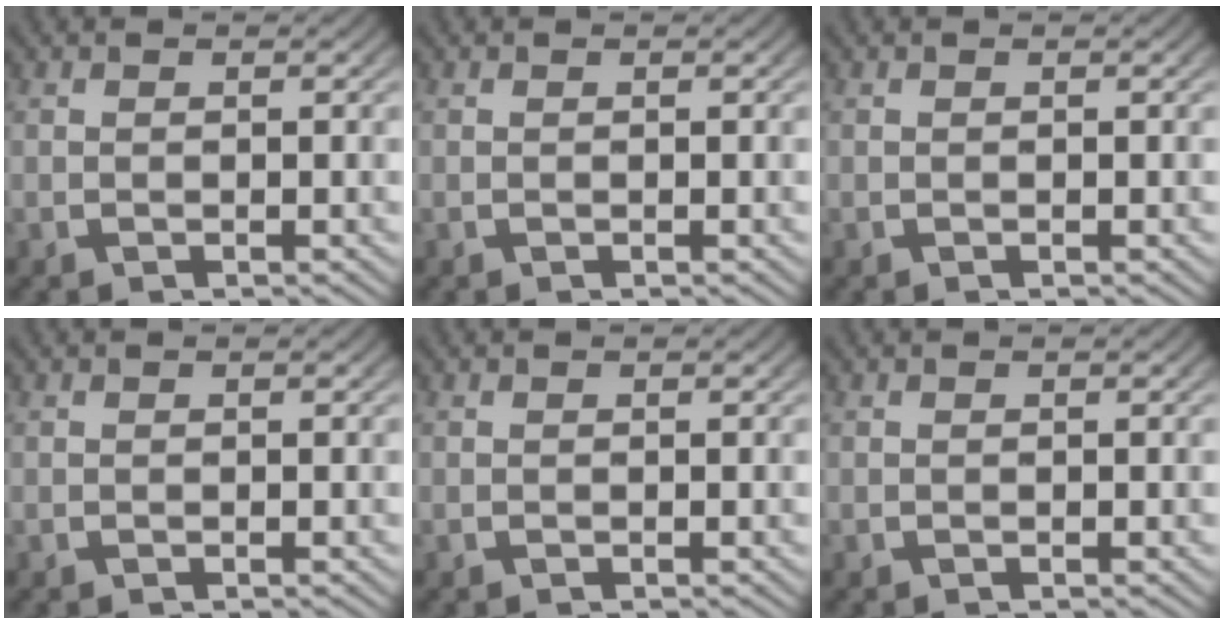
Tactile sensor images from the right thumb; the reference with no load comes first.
{"total": 0.0}
{"total": 0.0}
{"total": 0.0}
{"total": 0.0}
{"total": 0.0}